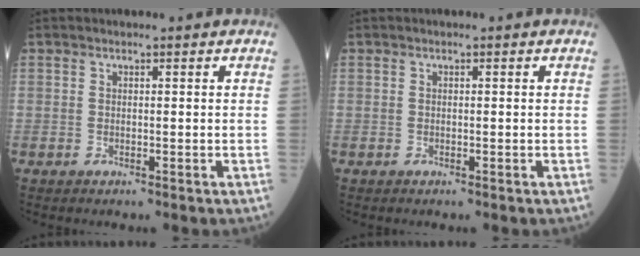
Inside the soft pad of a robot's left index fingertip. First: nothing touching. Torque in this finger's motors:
{"motor_torque": [0.00, 0.00, 0.00, 0.00]}